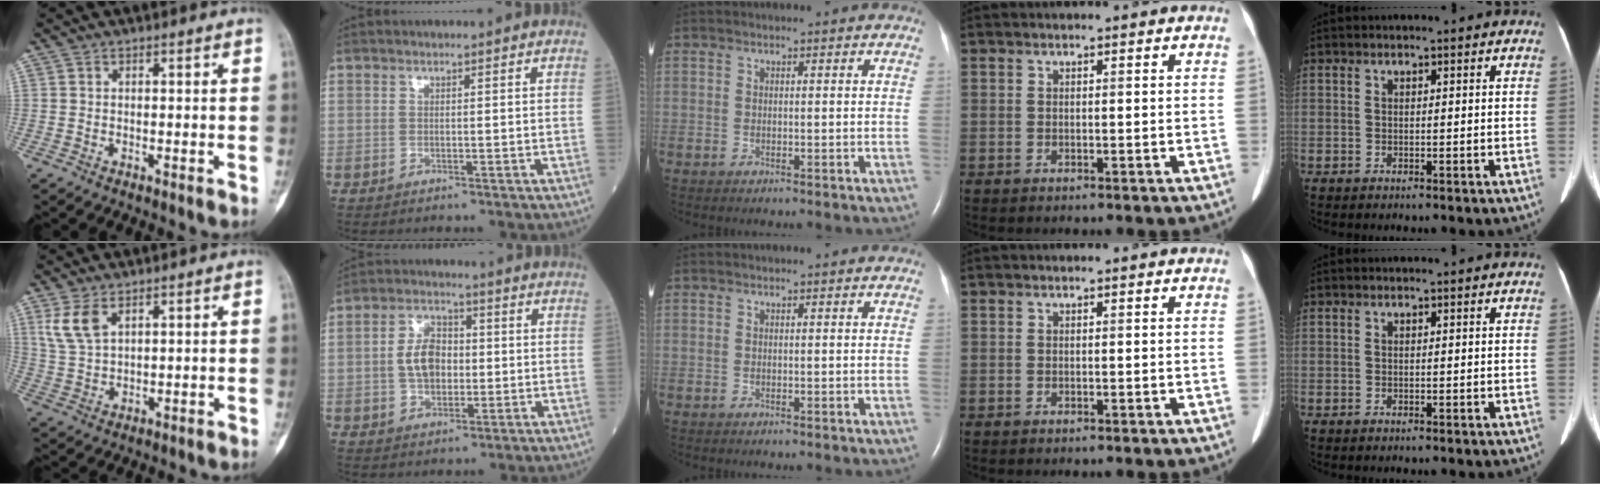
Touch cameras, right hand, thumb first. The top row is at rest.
{"thumb": {"total": 6.1, "force": [3.1, 3.1, 4.1], "torque": [-0.085, -0.008, 0.074]}, "index": {"total": 6.8, "force": [-0.1, 4.5, 5.1], "torque": [-0.100, 0.014, -0.001]}}